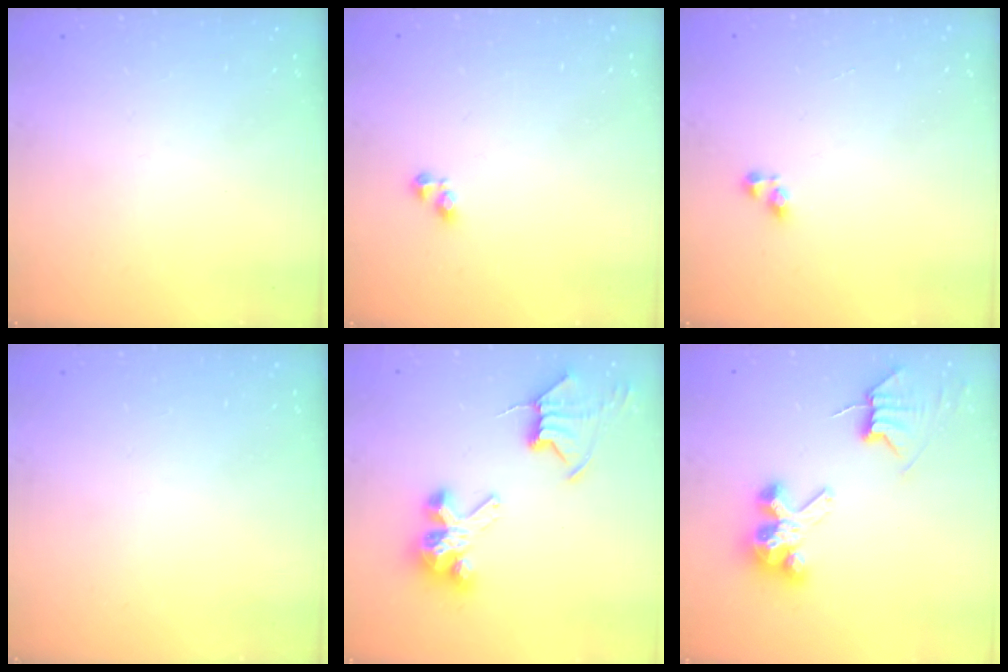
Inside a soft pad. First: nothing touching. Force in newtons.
{"total": 3.2, "press": 3.1, "slide": 0.4}
{"total": 3.6, "press": 3.6, "slide": 0.1}
{"total": 0.0}
{"total": 9.8, "press": 9.7, "slide": 1.2}
{"total": 7.8, "press": 7.7, "slide": 0.6}